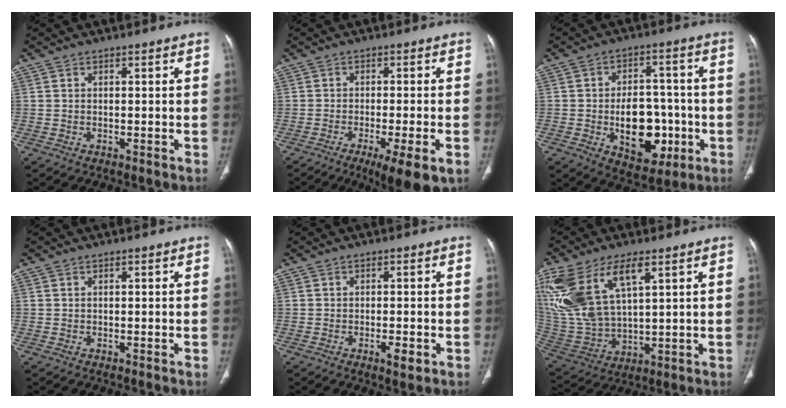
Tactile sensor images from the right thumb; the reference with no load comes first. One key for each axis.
{"total": 9.8, "fx": -4.8, "fy": 1.8, "fz": 8.4, "tx": -0.122, "ty": -0.010, "tz": -0.070}
{"total": 14.6, "fx": -3.3, "fy": 9.3, "fz": 10.7, "tx": -0.116, "ty": 0.026, "tz": -0.035}
{"total": 0.0}
{"total": 2.8, "fx": -1.1, "fy": 0.9, "fz": 2.4, "tx": -0.038, "ty": -0.001, "tz": -0.017}
{"total": 20.4, "fx": 8.9, "fy": 9.6, "fz": 15.7, "tx": -0.346, "ty": -0.023, "tz": 0.186}